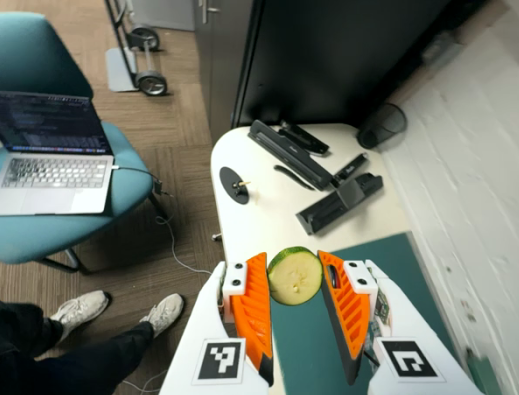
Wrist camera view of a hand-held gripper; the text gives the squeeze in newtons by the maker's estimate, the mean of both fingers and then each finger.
{"total": 9.1, "left": 9.2, "right": 8.9}